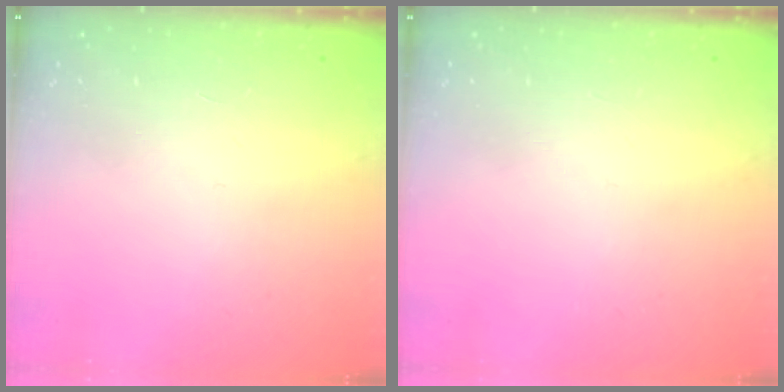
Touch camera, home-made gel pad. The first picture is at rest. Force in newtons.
{"total": 0.0}